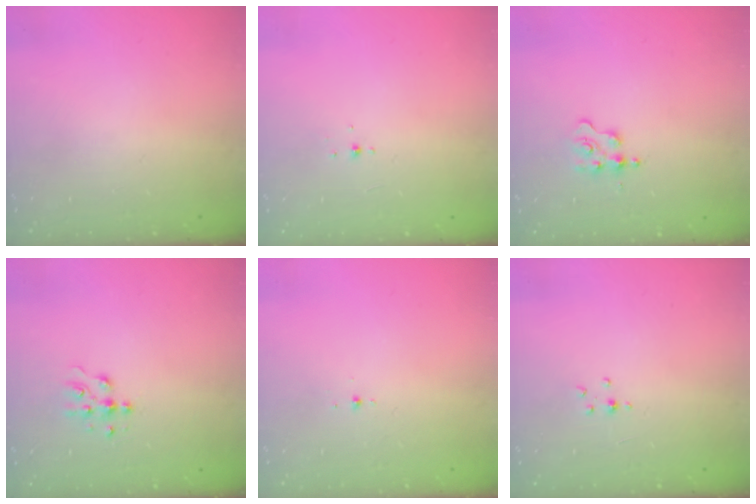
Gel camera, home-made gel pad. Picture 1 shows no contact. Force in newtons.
{"total": 2.0, "press": 1.9, "slide": 0.8}
{"total": 1.7, "press": 1.7, "slide": 0.3}
{"total": 6.7, "press": 6.7, "slide": 0.7}
{"total": 2.6, "press": 2.5, "slide": 0.7}
{"total": 1.5, "press": 1.5, "slide": 0.2}